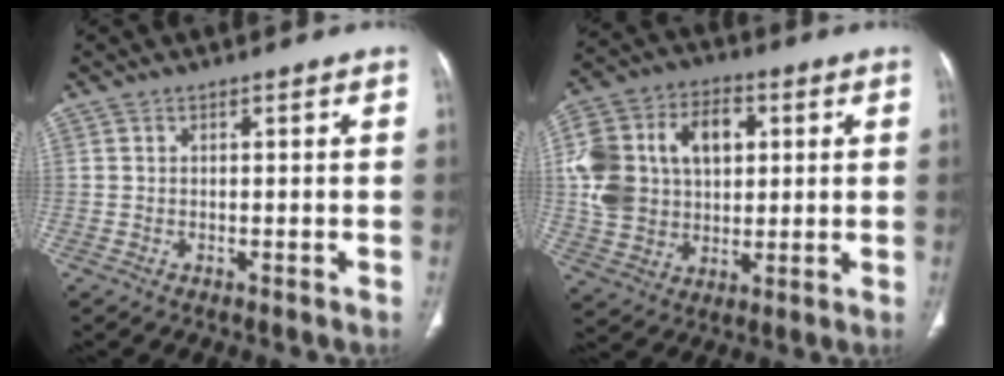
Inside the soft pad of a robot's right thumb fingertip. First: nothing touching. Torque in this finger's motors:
{"motor_torque": [1.50, 3.20, 2.05, 0.33, 0.18]}